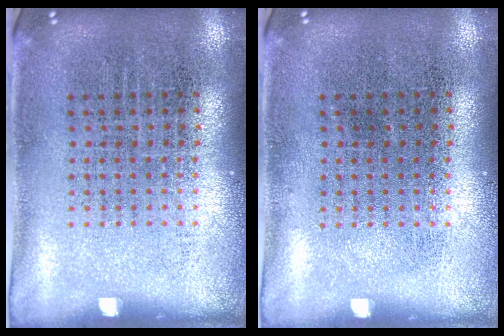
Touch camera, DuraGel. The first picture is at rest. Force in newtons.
{"total": 0.0}